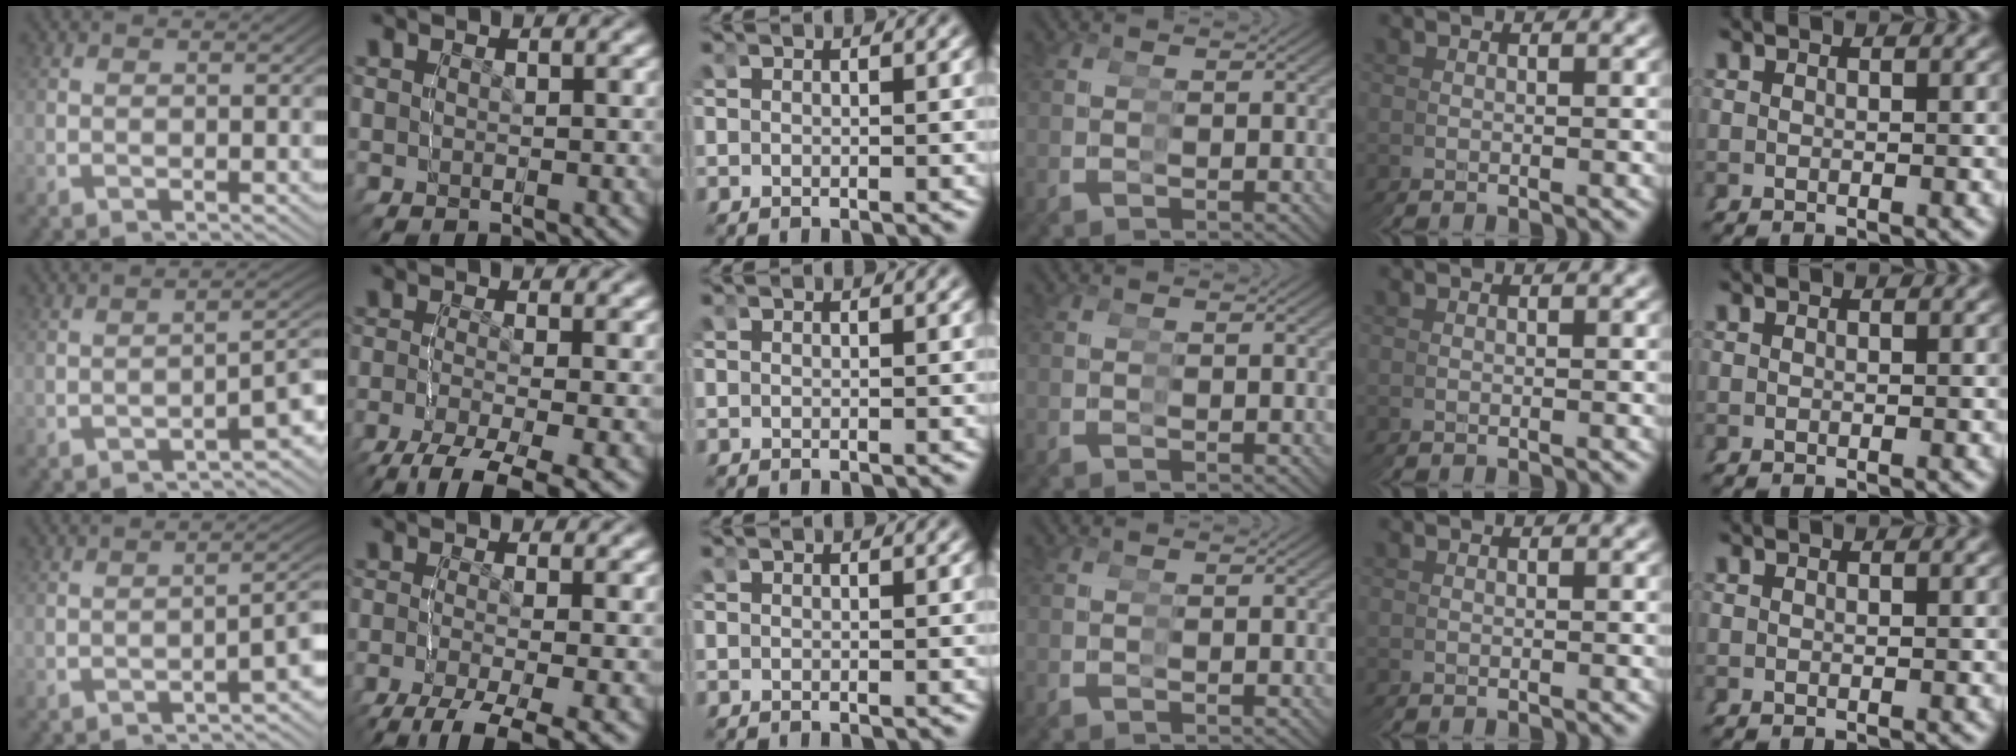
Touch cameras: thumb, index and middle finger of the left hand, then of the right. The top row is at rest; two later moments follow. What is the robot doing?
{"motion": "grasp_and_lifting", "object": "condiment"}